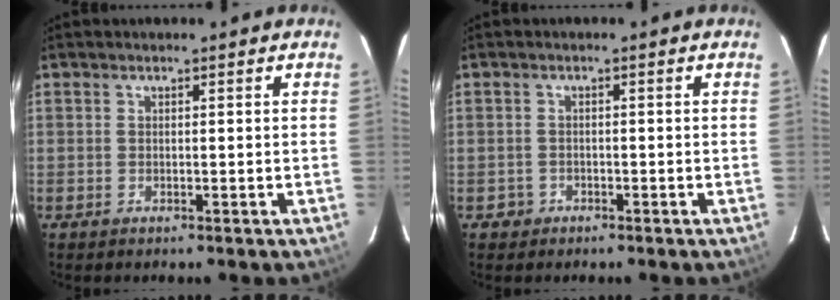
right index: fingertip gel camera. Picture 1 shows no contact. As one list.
[{"total": 1.9, "force": [-1.0, 1.6, 0.0], "torque": [-0.004, 0.006, -0.013]}]